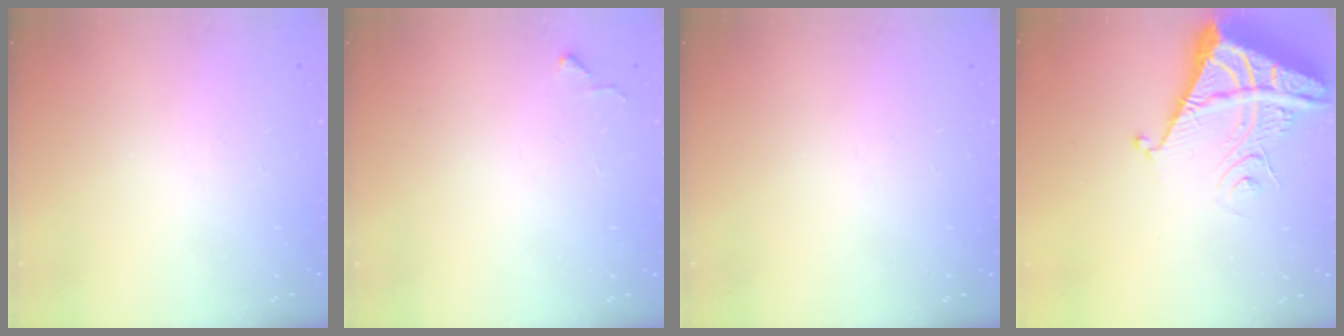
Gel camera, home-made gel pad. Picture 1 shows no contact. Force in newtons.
{"total": 4.2, "press": 4.1, "slide": 0.7}
{"total": 0.0}
{"total": 8.5, "press": 8.4, "slide": 0.9}